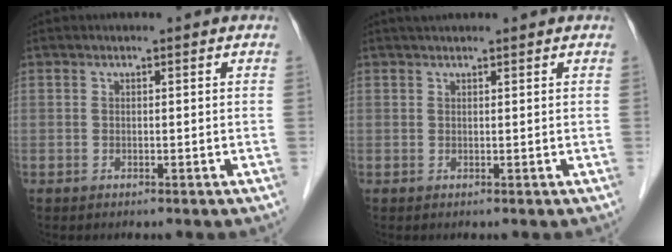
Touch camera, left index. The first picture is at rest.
{"total": 1.8, "force": [1.6, 0.1, 0.8], "torque": [-0.009, 0.020, 0.030]}